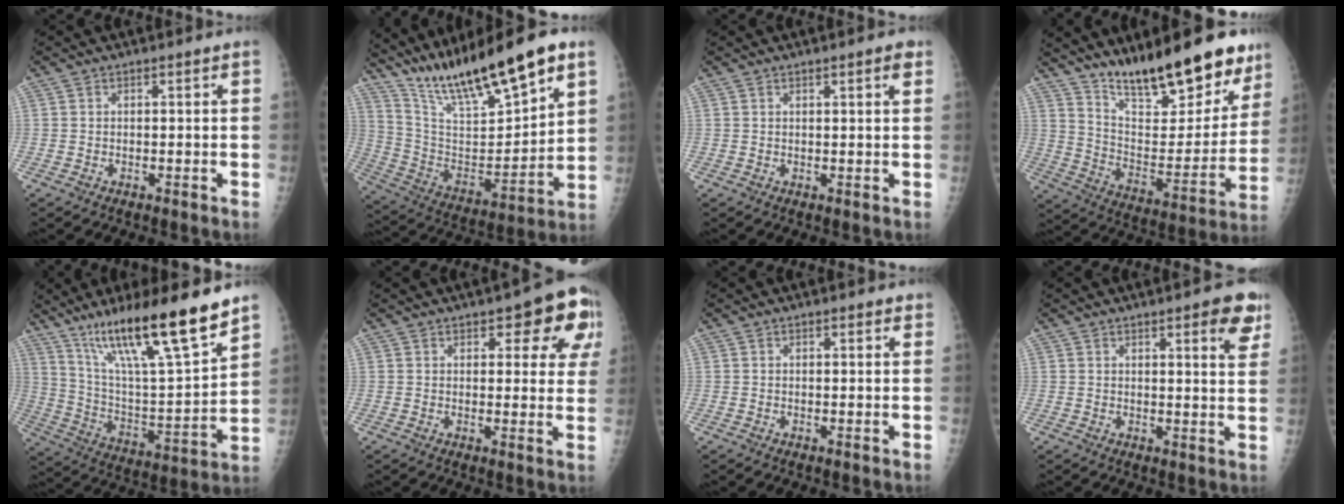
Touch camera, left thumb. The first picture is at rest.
{"total": 22.5, "force": [16.4, 4.7, 14.6], "torque": [-0.223, -0.065, 0.300]}
{"total": 2.1, "force": [1.2, 0.3, 1.6], "torque": [-0.020, -0.004, 0.014]}
{"total": 23.3, "force": [17.6, 7.6, 13.4], "torque": [-0.153, -0.094, 0.281]}
{"total": 23.4, "force": [16.2, 3.2, 16.5], "torque": [-0.261, -0.066, 0.286]}
{"total": 11.6, "force": [5.4, 4.8, 9.2], "torque": [-0.064, -0.014, 0.056]}
{"total": 1.3, "force": [0.9, 0.6, 0.7], "torque": [-0.003, -0.004, 0.009]}
{"total": 7.3, "force": [4.1, 1.8, 5.7], "torque": [-0.053, -0.018, 0.046]}